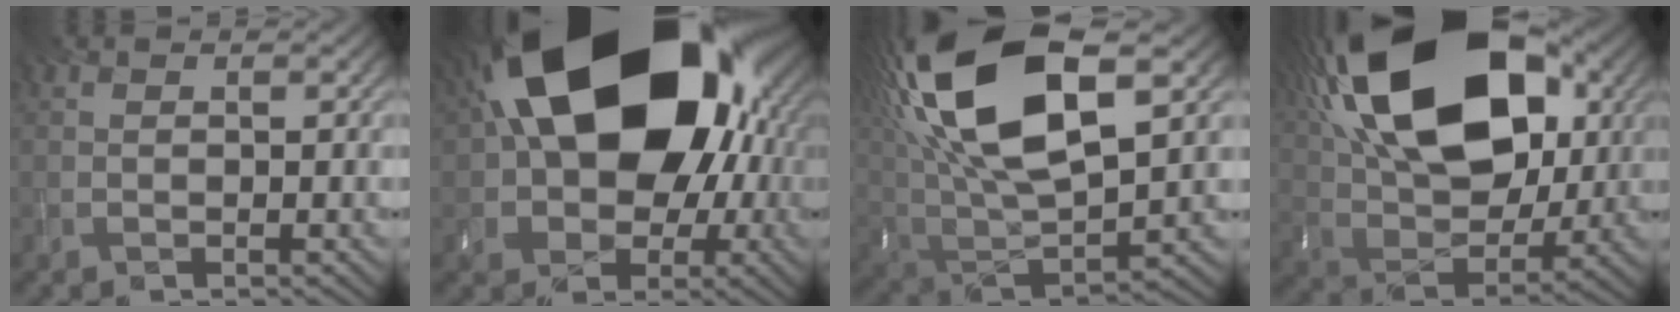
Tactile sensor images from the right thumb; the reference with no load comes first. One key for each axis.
{"total": 23.3, "fx": 5.3, "fy": 16.3, "fz": 15.8, "tx": -0.270, "ty": 0.018, "tz": 0.076}
{"total": 19.4, "fx": 8.4, "fy": 9.1, "fz": 15.0, "tx": -0.332, "ty": 0.029, "tz": 0.155}
{"total": 21.9, "fx": 8.6, "fy": 13.0, "fz": 15.5, "tx": -0.312, "ty": 0.056, "tz": 0.129}